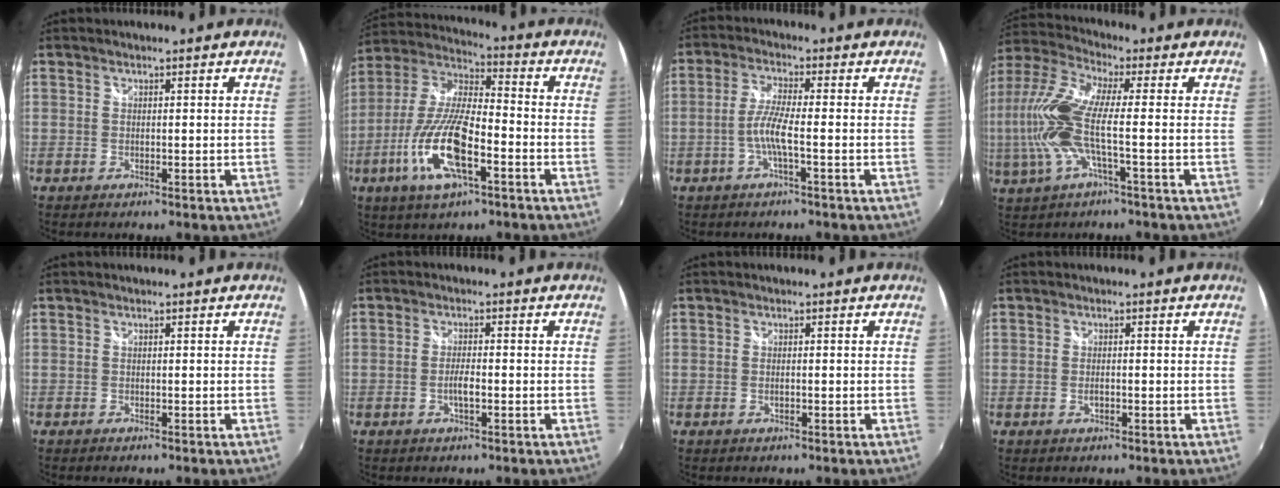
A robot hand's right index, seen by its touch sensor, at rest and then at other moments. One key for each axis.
{"total": 16.6, "fx": -6.6, "fy": 5.0, "fz": 14.4, "tx": -0.302, "ty": -0.015, "tz": -0.131}
{"total": 4.7, "fx": -1.7, "fy": -0.3, "fz": 4.4, "tx": -0.100, "ty": 0.003, "tz": -0.033}
{"total": 13.7, "fx": -1.7, "fy": 2.6, "fz": 13.4, "tx": -0.278, "ty": -0.002, "tz": -0.037}
{"total": 0.0}
{"total": 2.5, "fx": -0.9, "fy": 0.5, "fz": 2.3, "tx": -0.045, "ty": -0.001, "tz": -0.017}
{"total": 0.7, "fx": -0.3, "fy": 0.3, "fz": 0.5, "tx": -0.011, "ty": -0.001, "tz": -0.005}
{"total": 1.3, "fx": -0.5, "fy": 0.6, "fz": 1.0, "tx": -0.018, "ty": -0.001, "tz": -0.008}